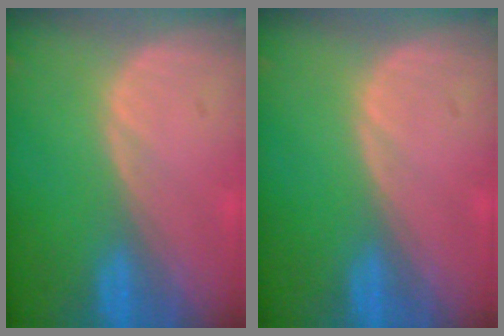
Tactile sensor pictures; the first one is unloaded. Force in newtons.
{"total": 0.0}